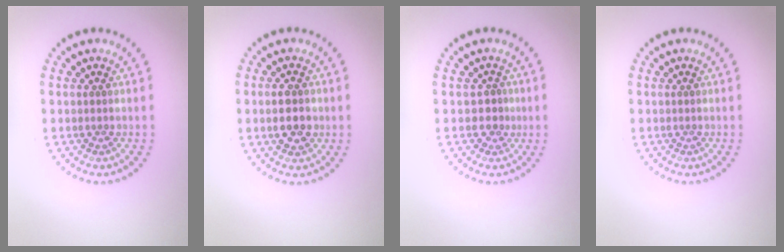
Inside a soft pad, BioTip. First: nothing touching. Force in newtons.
{"total": 2.7, "press": 2.7, "slide": 0.1}
{"total": 1.6, "press": 1.3, "slide": 0.9}
{"total": 0.0}